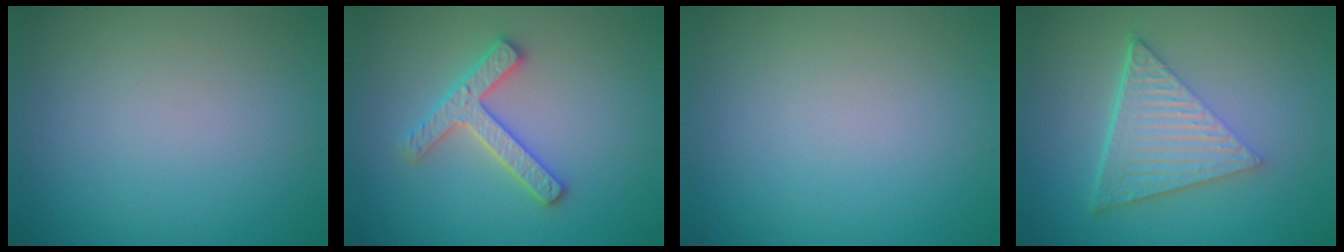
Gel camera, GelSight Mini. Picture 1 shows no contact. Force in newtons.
{"total": 2.8, "press": 2.8, "slide": 0.6}
{"total": 0.0}
{"total": 6.7, "press": 4.4, "slide": 5.0}